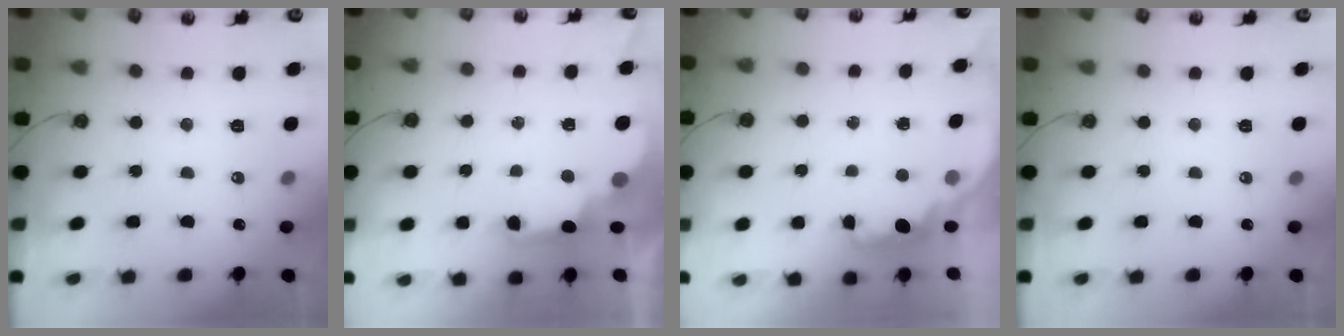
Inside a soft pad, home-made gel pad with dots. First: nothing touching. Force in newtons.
{"total": 2.8, "press": 2.7, "slide": 0.9}
{"total": 2.0, "press": 1.8, "slide": 0.8}
{"total": 0.0}